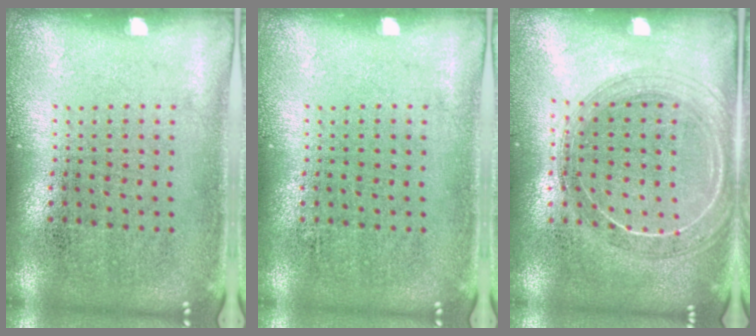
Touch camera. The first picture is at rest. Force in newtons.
{"total": 0.0}
{"total": 1.7, "press": 1.6, "slide": 0.6}